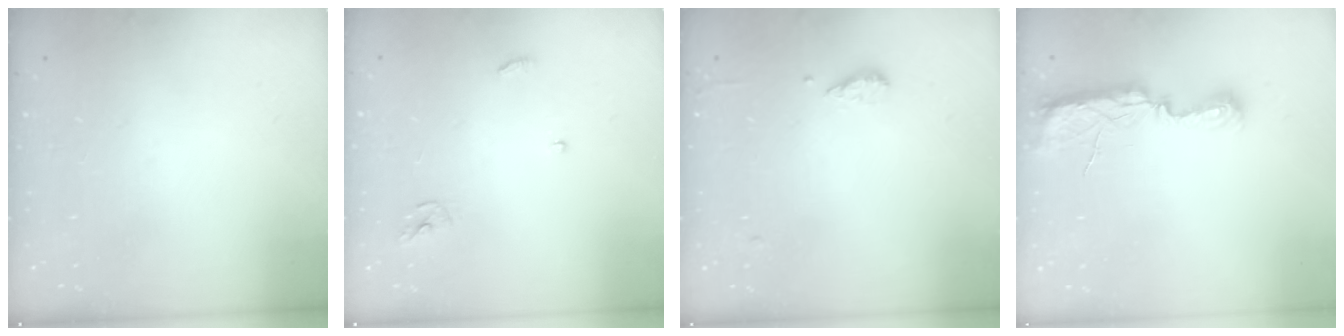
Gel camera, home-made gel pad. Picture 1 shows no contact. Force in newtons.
{"total": 3.8, "press": 3.8, "slide": 0.4}
{"total": 6.1, "press": 6.0, "slide": 0.7}
{"total": 8.1, "press": 8.0, "slide": 1.2}